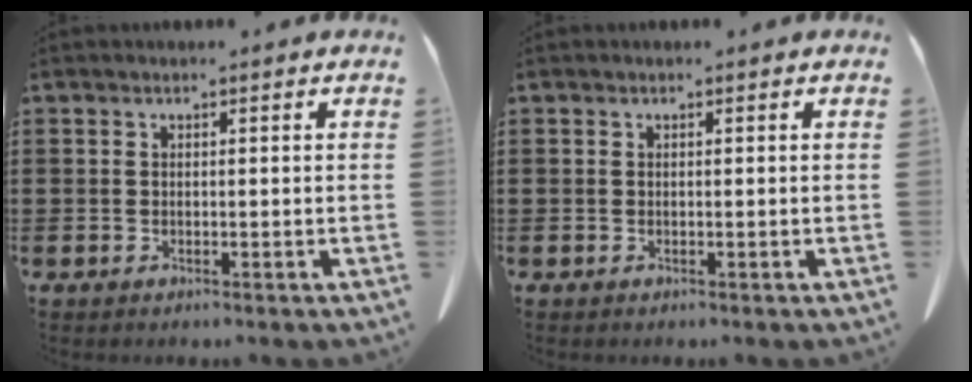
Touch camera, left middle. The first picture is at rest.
{"total": 0.0}